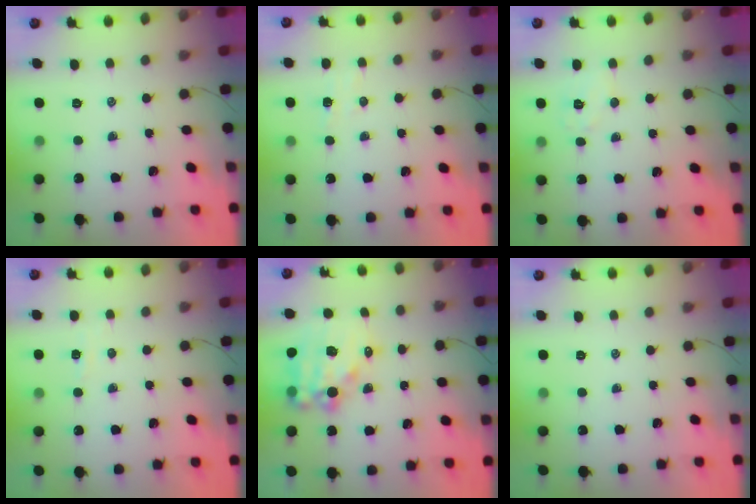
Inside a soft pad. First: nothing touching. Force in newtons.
{"total": 4.5, "press": 4.4, "slide": 1.0}
{"total": 6.2, "press": 6.1, "slide": 0.9}
{"total": 2.4, "press": 2.3, "slide": 0.6}
{"total": 14.5, "press": 14.1, "slide": 3.4}
{"total": 0.0}